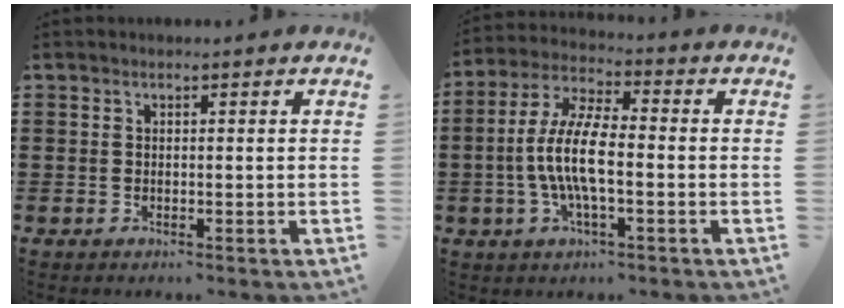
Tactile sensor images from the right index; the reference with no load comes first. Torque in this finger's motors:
{"motor_torque": [2.14, 0.00, 1.05, 0.21]}